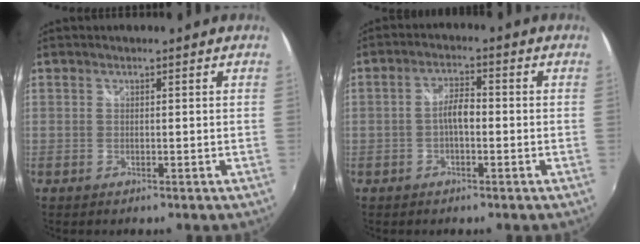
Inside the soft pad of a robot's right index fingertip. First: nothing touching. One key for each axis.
{"total": 3.6, "fx": -1.0, "fy": 1.3, "fz": 3.2, "tx": -0.062, "ty": 0.011, "tz": -0.018}